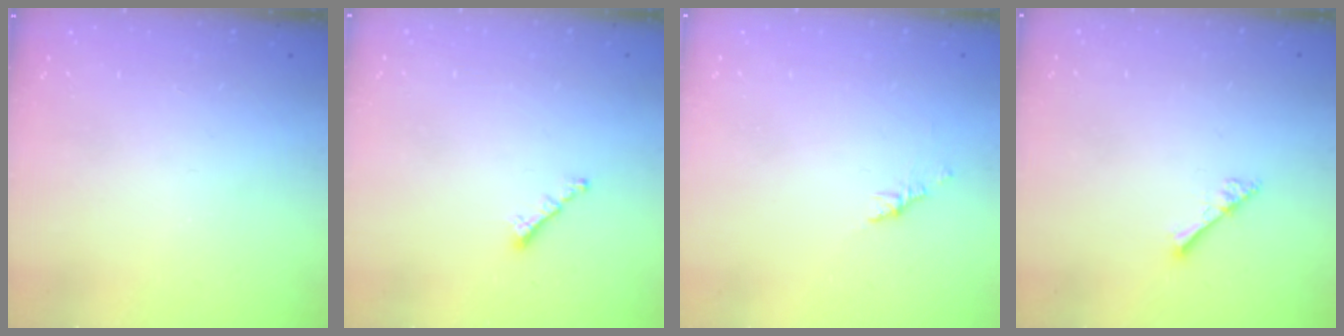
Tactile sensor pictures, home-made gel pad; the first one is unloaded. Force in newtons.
{"total": 1.6, "press": 1.5, "slide": 0.5}
{"total": 1.1, "press": 1.0, "slide": 0.5}
{"total": 3.3, "press": 3.3, "slide": 0.5}